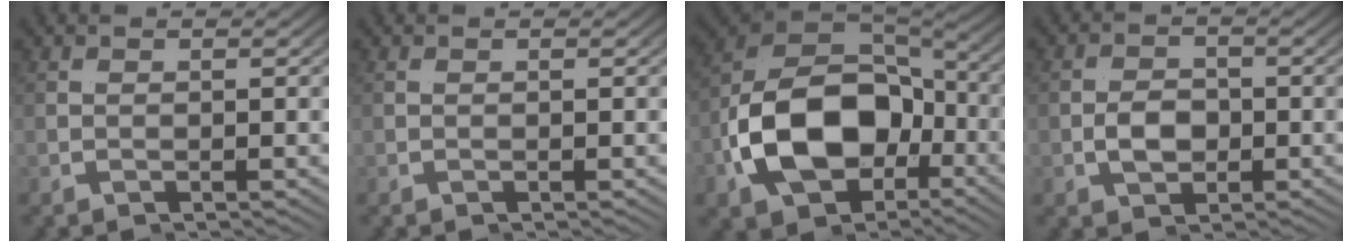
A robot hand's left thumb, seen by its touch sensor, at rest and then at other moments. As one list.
[{"total": 0.0}, {"total": 14.9, "force": [-3.7, 8.8, 11.4], "torque": [-0.256, -0.035, -0.043]}, {"total": 3.9, "force": [-0.1, 2.8, 2.7], "torque": [-0.056, -0.010, 0.004]}]